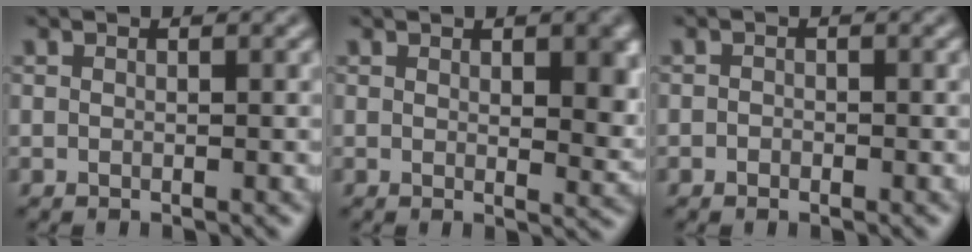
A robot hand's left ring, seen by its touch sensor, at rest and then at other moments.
{"total": 5.1, "force": [1.4, 1.8, 4.6], "torque": [-0.048, -0.002, 0.028]}
{"total": 0.6, "force": [-0.3, 0.5, 0.2], "torque": [-0.002, -0.003, -0.007]}